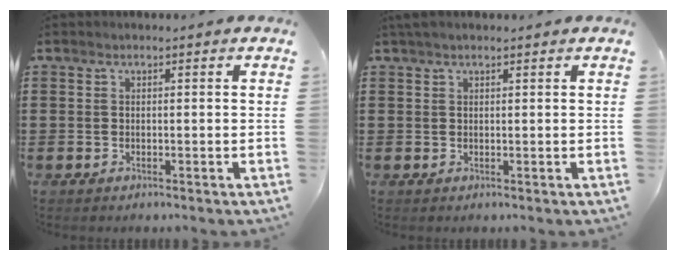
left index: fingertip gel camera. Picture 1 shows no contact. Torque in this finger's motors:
{"motor_torque": [-0.16, -0.16, -0.12, 0.05]}